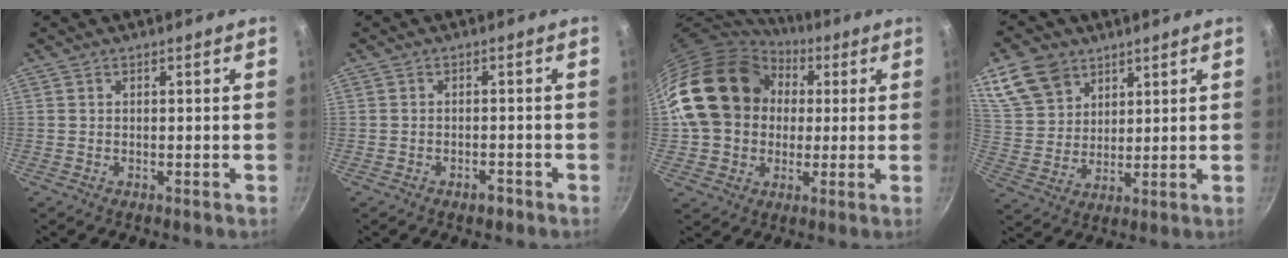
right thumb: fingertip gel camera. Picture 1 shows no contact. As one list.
[{"total": 2.3, "force": [-1.5, 1.2, 1.2], "torque": [-0.013, 0.016, -0.017]}, {"total": 21.1, "force": [4.1, 17.0, 11.8], "torque": [-0.194, 0.035, 0.071]}, {"total": 11.2, "force": [6.5, 8.0, 4.4], "torque": [-0.062, -0.017, 0.134]}]